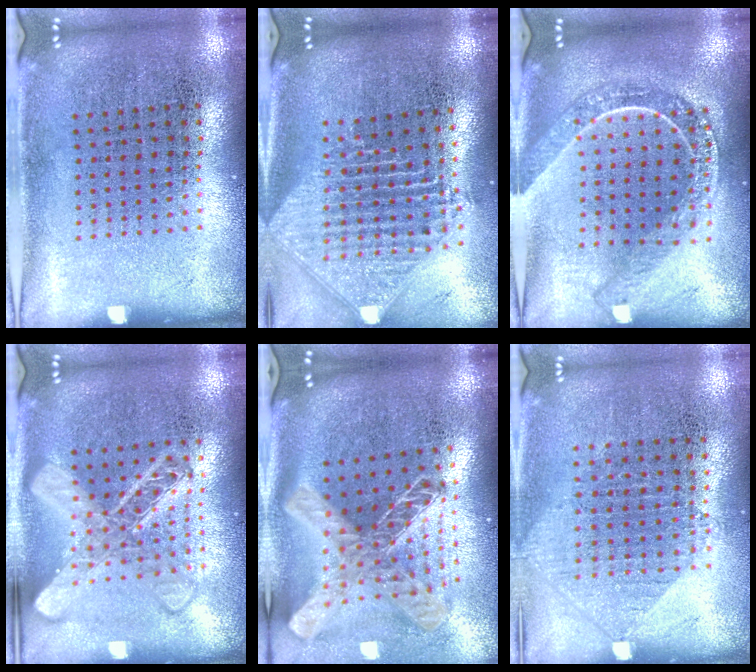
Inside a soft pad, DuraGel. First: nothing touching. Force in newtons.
{"total": 2.3, "press": 1.8, "slide": 1.5}
{"total": 2.2, "press": 1.9, "slide": 1.2}
{"total": 2.9, "press": 2.8, "slide": 0.5}
{"total": 2.5, "press": 1.8, "slide": 1.8}
{"total": 1.0, "press": 0.9, "slide": 0.3}